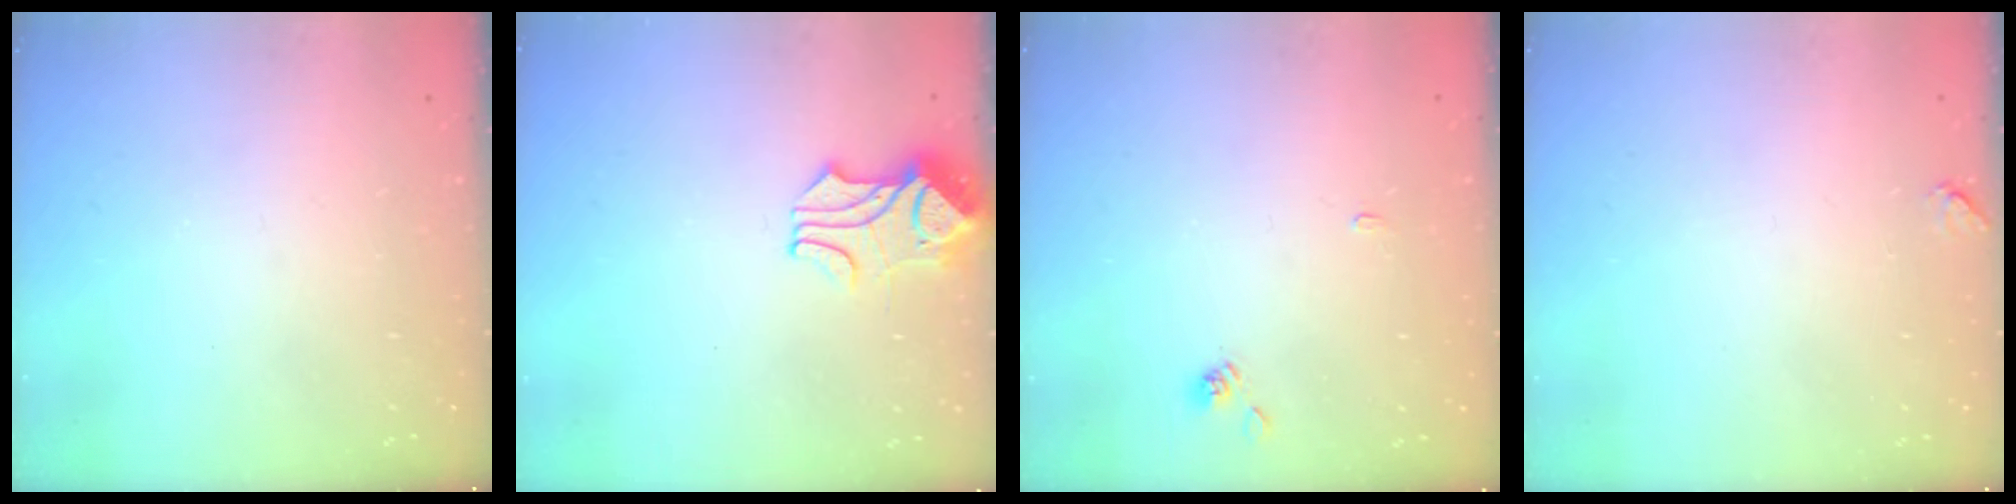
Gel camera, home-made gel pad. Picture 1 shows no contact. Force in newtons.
{"total": 1.8, "press": 1.3, "slide": 1.1}
{"total": 2.8, "press": 2.8, "slide": 0.3}
{"total": 1.4, "press": 1.3, "slide": 0.5}